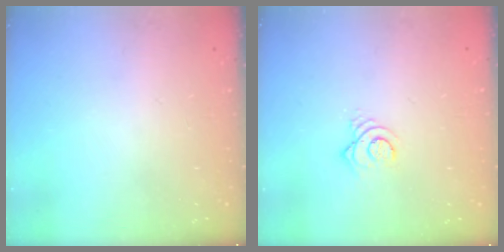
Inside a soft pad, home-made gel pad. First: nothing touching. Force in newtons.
{"total": 5.5, "press": 5.5, "slide": 0.4}